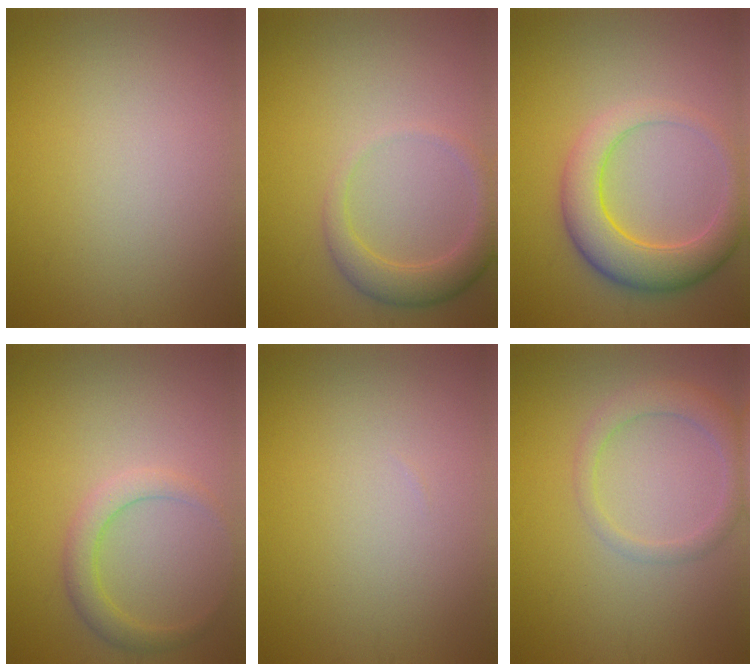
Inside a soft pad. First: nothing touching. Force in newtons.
{"total": 3.2, "press": 3.2, "slide": 0.2}
{"total": 5.8, "press": 5.8, "slide": 0.1}
{"total": 2.4, "press": 2.4, "slide": 0.1}
{"total": 0.0}
{"total": 2.6, "press": 2.6, "slide": 0.1}